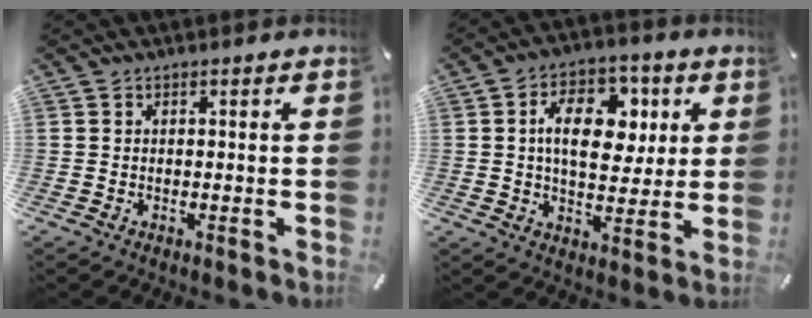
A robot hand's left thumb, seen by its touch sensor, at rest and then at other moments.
{"total": 14.2, "force": [3.5, 9.2, 10.2], "torque": [-0.152, 0.006, 0.060]}